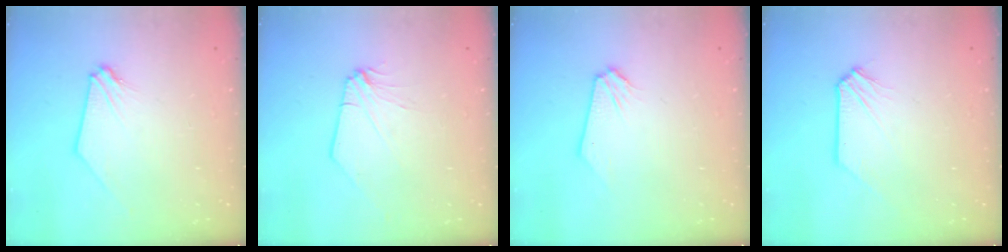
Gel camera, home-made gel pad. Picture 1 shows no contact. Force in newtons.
{"total": 1.7, "press": 1.7, "slide": 0.3}
{"total": 0.0}
{"total": 0.0}